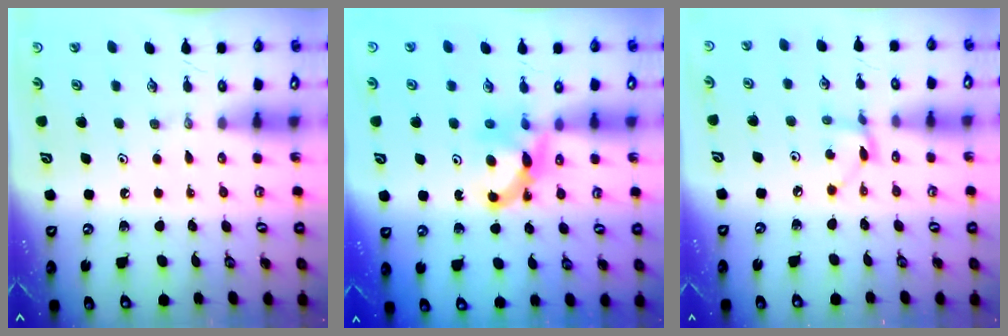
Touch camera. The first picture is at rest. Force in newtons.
{"total": 7.2, "press": 7.2, "slide": 0.4}
{"total": 3.1, "press": 3.1, "slide": 0.2}